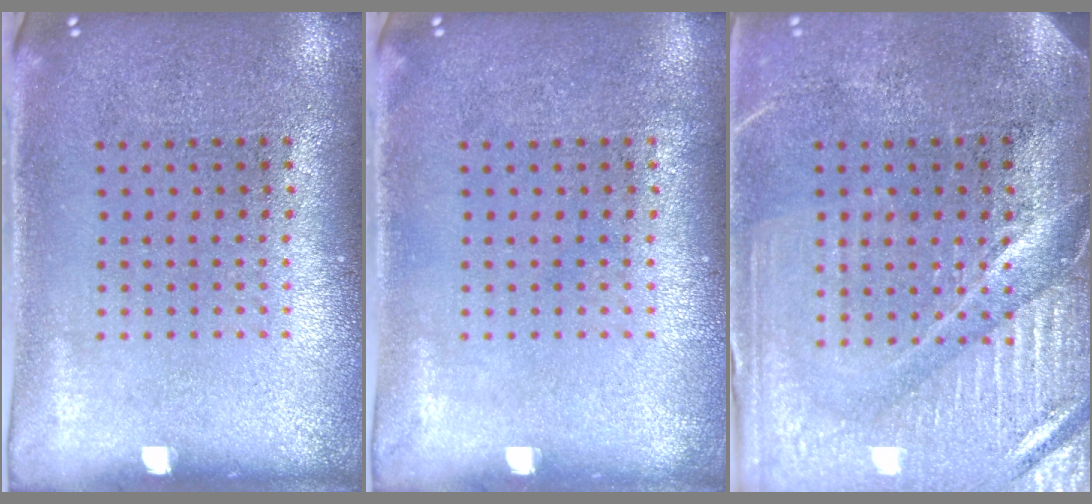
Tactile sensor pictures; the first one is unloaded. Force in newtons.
{"total": 0.0}
{"total": 4.1, "press": 3.7, "slide": 1.7}